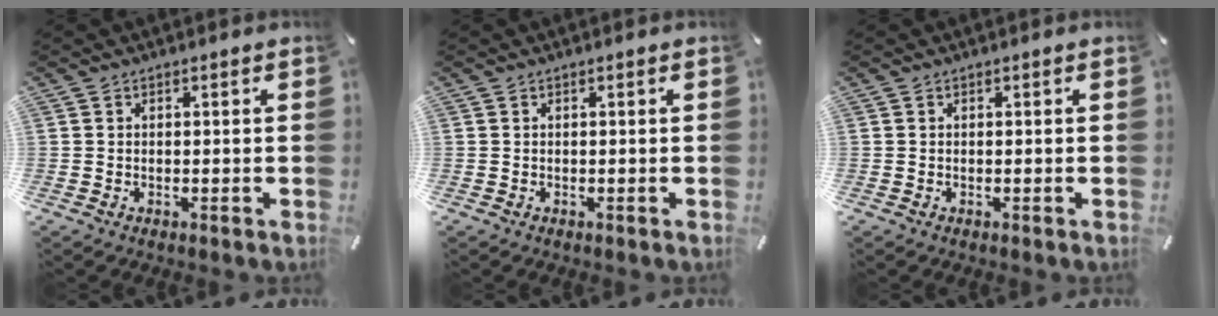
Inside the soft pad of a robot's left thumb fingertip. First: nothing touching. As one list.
[{"total": 0.0}, {"total": 0.0}]